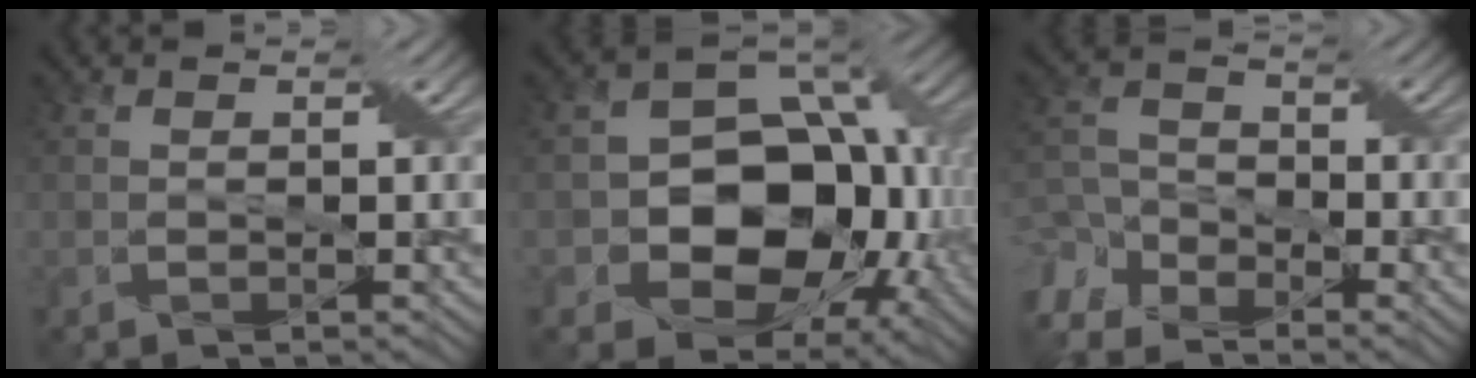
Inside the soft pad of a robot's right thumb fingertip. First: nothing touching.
{"total": 16.5, "force": [-2.8, 12.3, 10.7], "torque": [-0.149, -0.030, -0.042]}
{"total": 8.9, "force": [-6.0, 4.9, 4.4], "torque": [-0.117, -0.017, -0.117]}